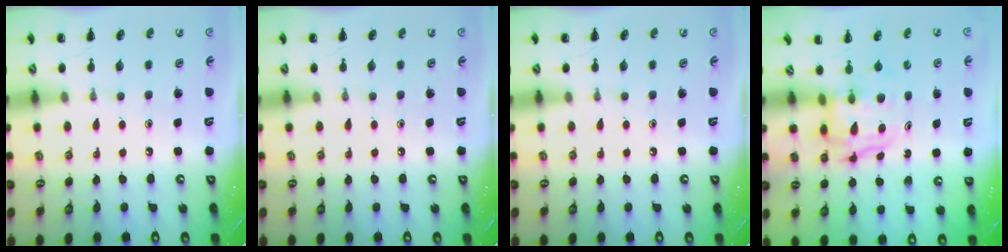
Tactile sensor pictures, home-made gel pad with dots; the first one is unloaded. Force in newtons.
{"total": 0.0}
{"total": 0.0}
{"total": 3.5, "press": 3.5, "slide": 0.3}